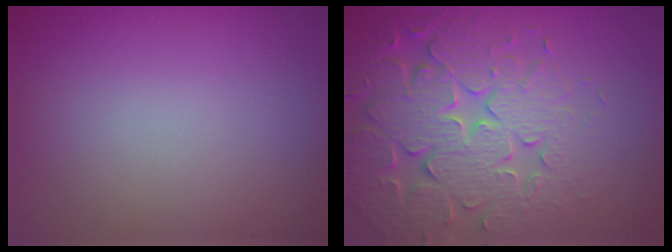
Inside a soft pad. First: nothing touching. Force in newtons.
{"total": 7.7, "press": 7.6, "slide": 1.6}